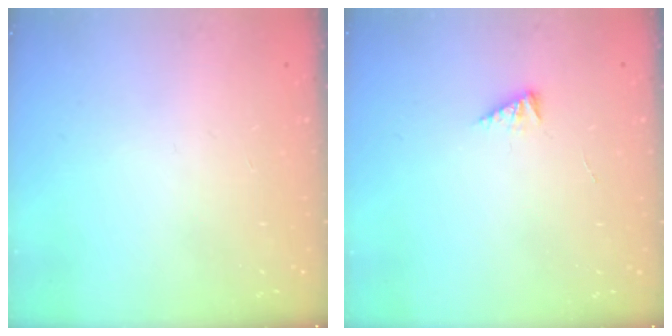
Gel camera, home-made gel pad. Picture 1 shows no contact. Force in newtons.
{"total": 2.7, "press": 2.7, "slide": 0.6}